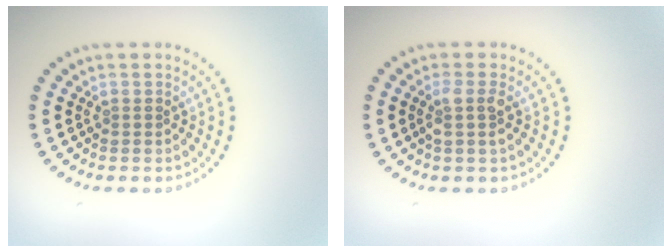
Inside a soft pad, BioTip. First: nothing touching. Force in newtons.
{"total": 1.7, "press": 1.4, "slide": 1.0}